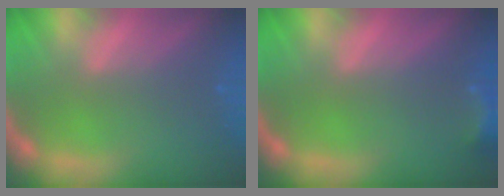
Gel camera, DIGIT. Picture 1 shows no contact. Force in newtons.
{"total": 3.0}